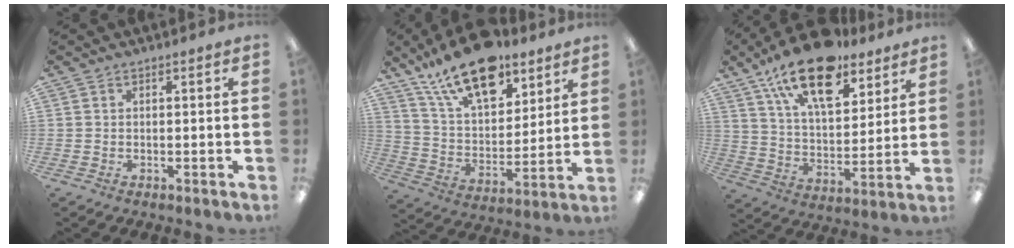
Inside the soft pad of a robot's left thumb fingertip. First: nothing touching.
{"total": 19.6, "force": [14.0, 8.7, 10.7], "torque": [-0.186, -0.073, 0.245]}
{"total": 20.3, "force": [13.9, 9.0, 11.7], "torque": [-0.194, -0.071, 0.243]}